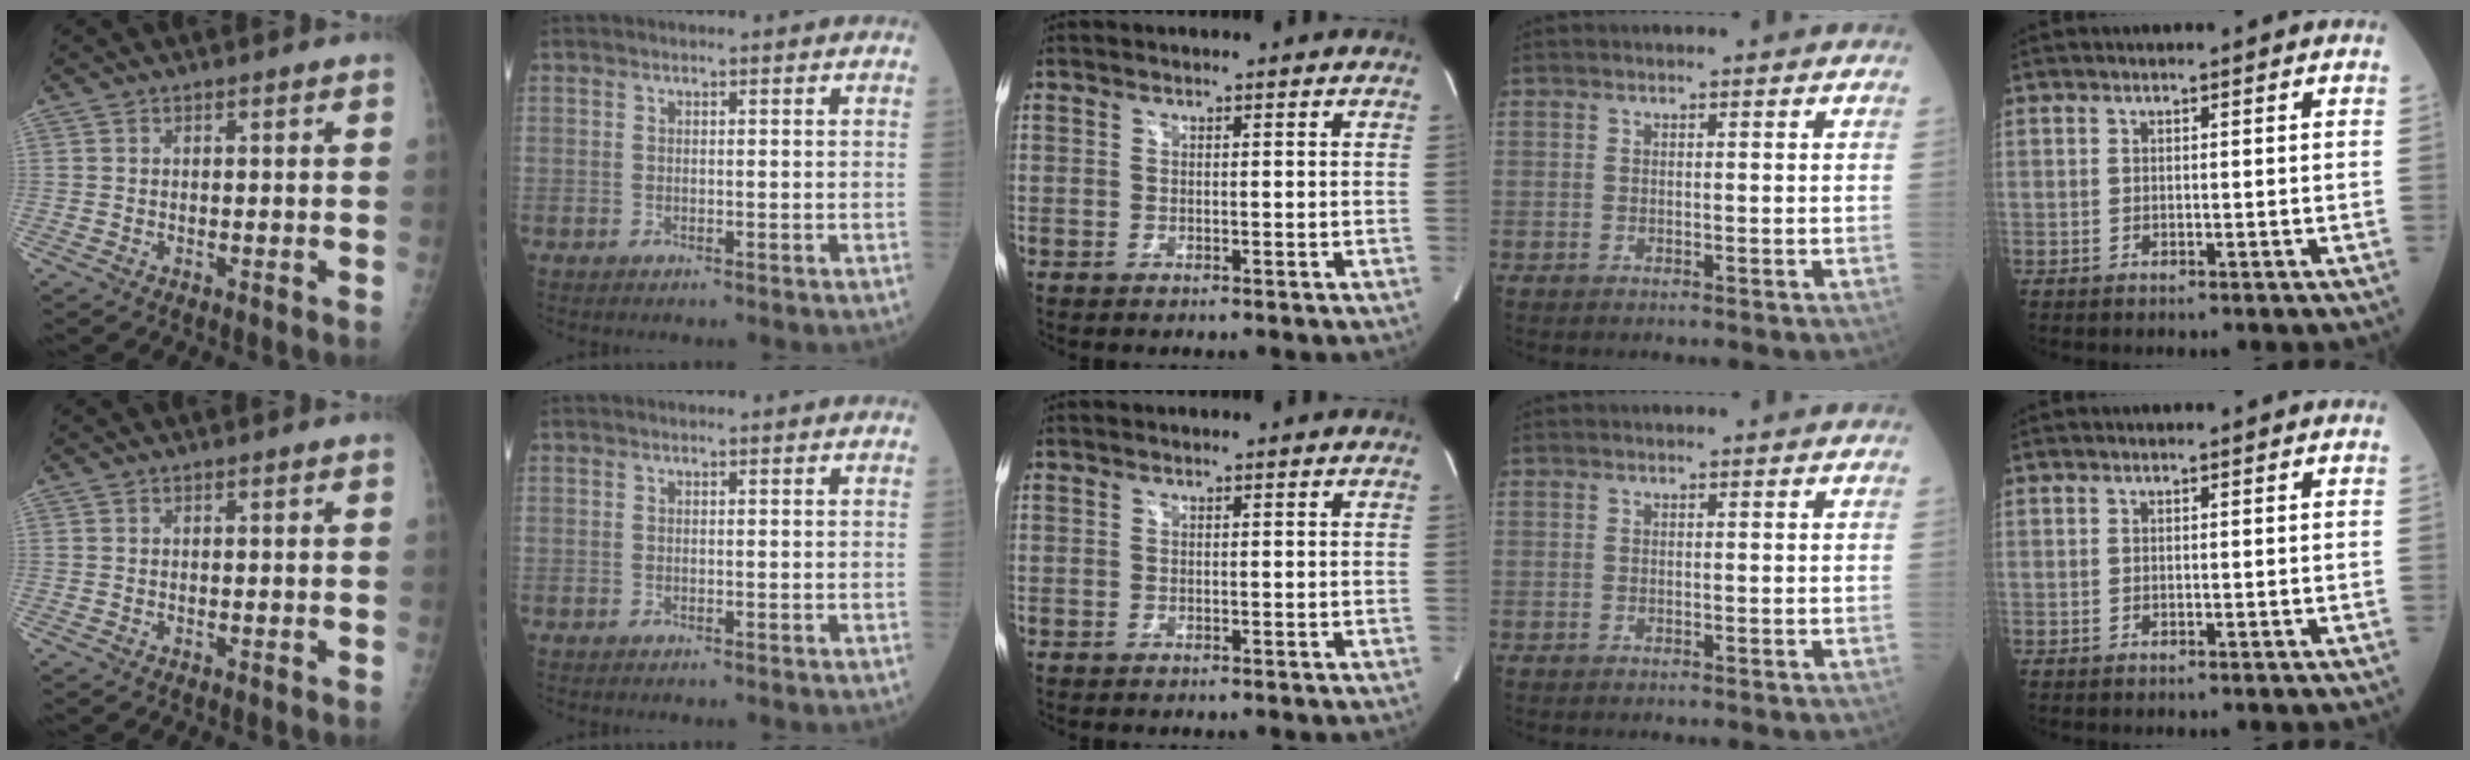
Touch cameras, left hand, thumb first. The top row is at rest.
{}